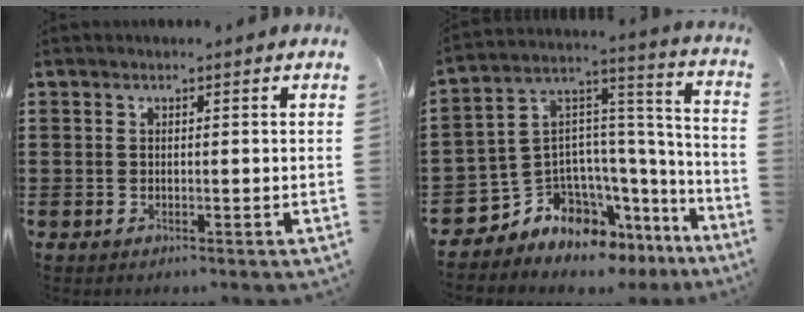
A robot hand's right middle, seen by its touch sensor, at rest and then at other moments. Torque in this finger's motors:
{"motor_torque": [0.68, -0.68, 0.22, 0.05]}